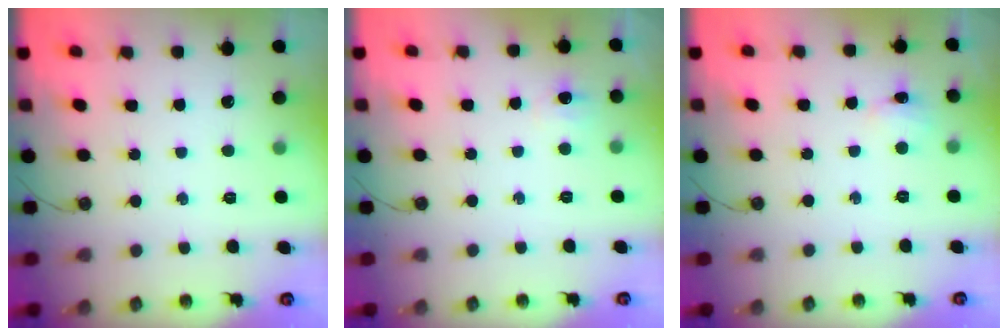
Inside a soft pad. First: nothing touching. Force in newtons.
{"total": 3.6, "press": 3.5, "slide": 0.8}
{"total": 2.9, "press": 2.8, "slide": 0.6}